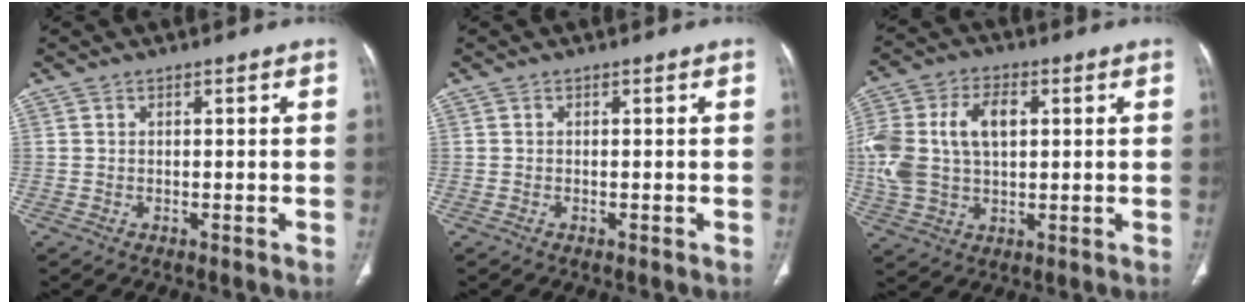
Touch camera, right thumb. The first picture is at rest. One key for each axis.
{"total": 0.0}
{"total": 16.7, "fx": 2.4, "fy": 10.7, "fz": 12.6, "tx": -0.283, "ty": 0.017, "tz": 0.049}